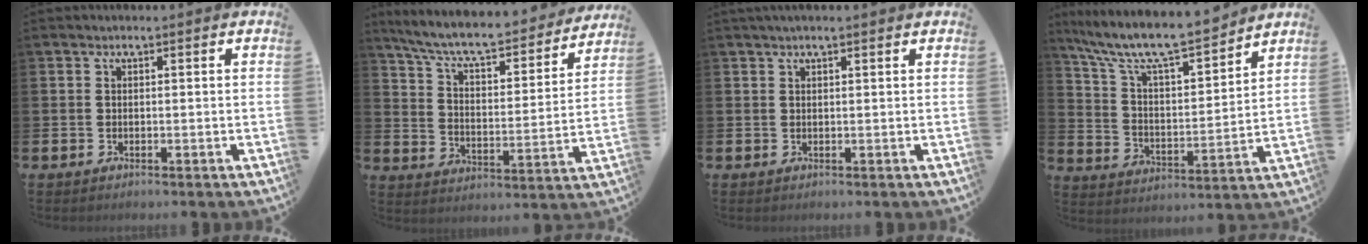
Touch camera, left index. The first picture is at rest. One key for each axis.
{"total": 8.2, "fx": 7.4, "fy": 1.4, "fz": 3.2, "tx": -0.089, "ty": -0.055, "tz": 0.122}
{"total": 1.2, "fx": 1.0, "fy": 0.0, "fz": 0.6, "tx": -0.007, "ty": -0.001, "tz": 0.017}
{"total": 9.9, "fx": 8.9, "fy": 1.6, "fz": 3.9, "tx": -0.106, "ty": -0.064, "tz": 0.150}